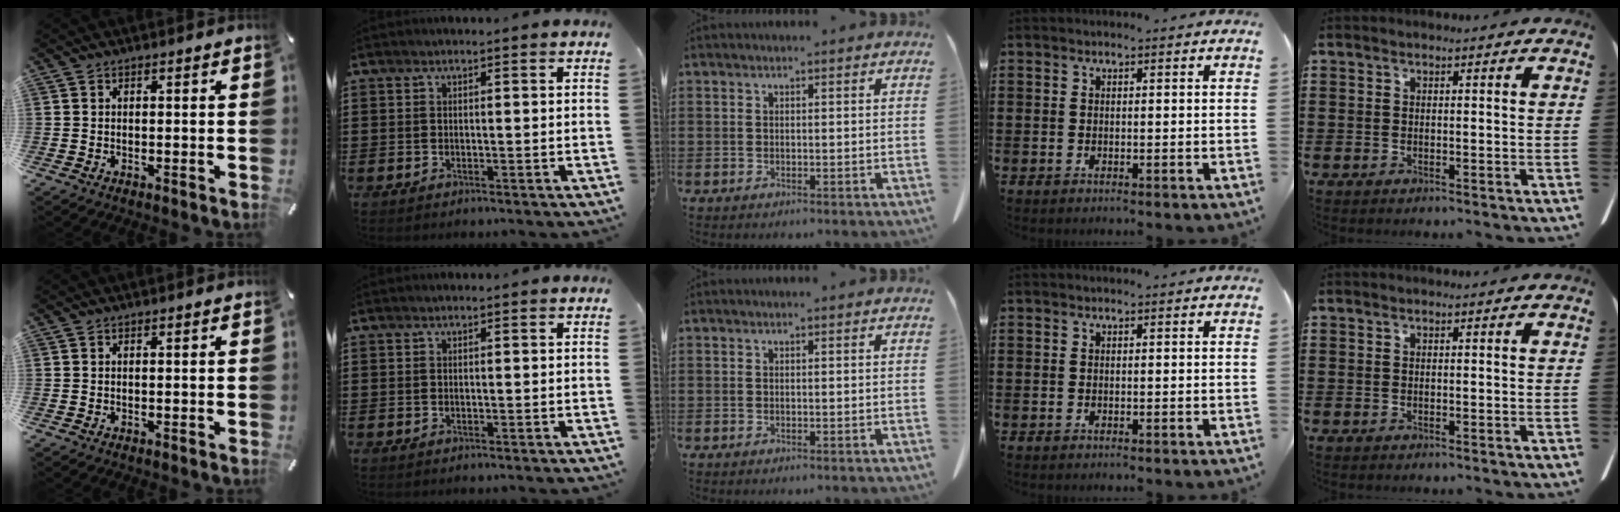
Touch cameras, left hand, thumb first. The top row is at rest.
{}